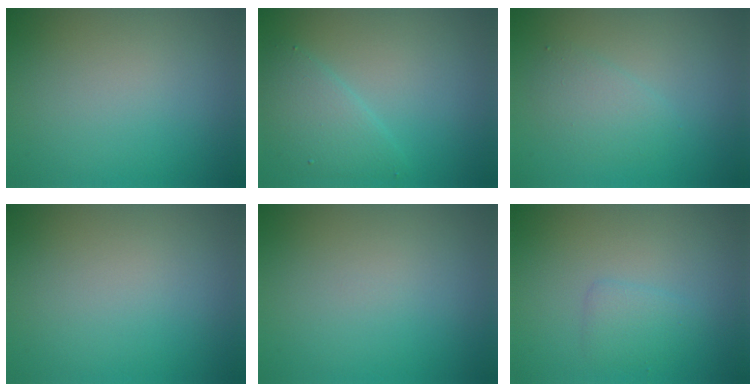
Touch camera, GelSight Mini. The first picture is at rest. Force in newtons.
{"total": 3.1, "press": 3.1, "slide": 0.3}
{"total": 2.0, "press": 2.0, "slide": 0.1}
{"total": 0.0}
{"total": 0.0}
{"total": 1.6, "press": 1.6, "slide": 0.1}